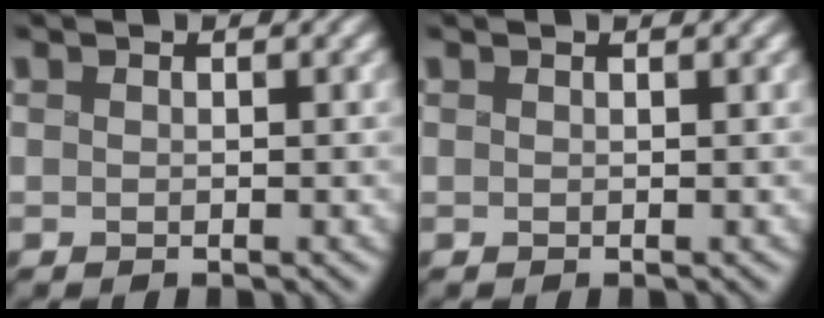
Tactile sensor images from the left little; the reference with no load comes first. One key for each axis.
{"total": 1.2, "fx": 0.9, "fy": 0.5, "fz": 0.7, "tx": 0.003, "ty": 0.008, "tz": -0.006}